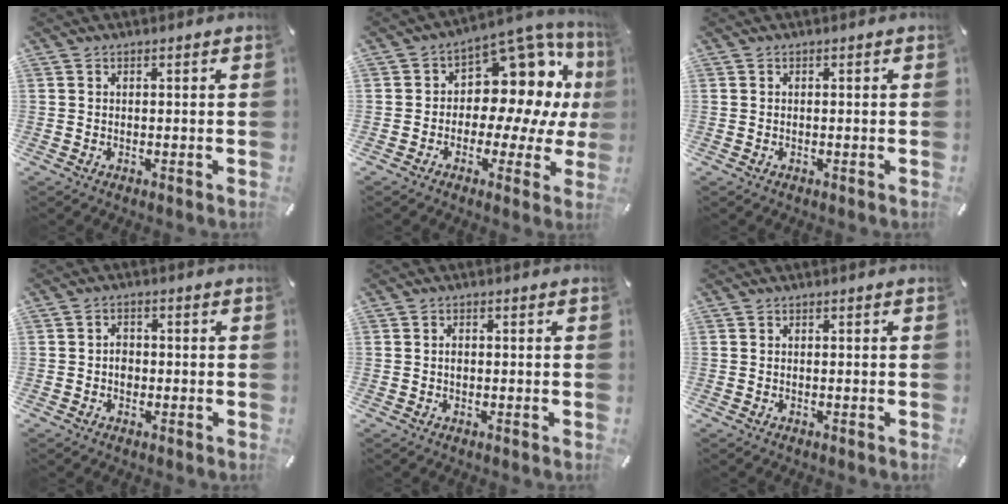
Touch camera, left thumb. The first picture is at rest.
{"total": 12.0, "force": [4.2, 8.4, 7.5], "torque": [-0.106, -0.051, 0.077]}
{"total": 0.0}
{"total": 2.6, "force": [-0.4, 2.1, 1.4], "torque": [-0.028, 0.006, -0.010]}
{"total": 1.2, "force": [-0.1, 0.8, 0.9], "torque": [-0.018, 0.002, -0.003]}
{"total": 0.0}